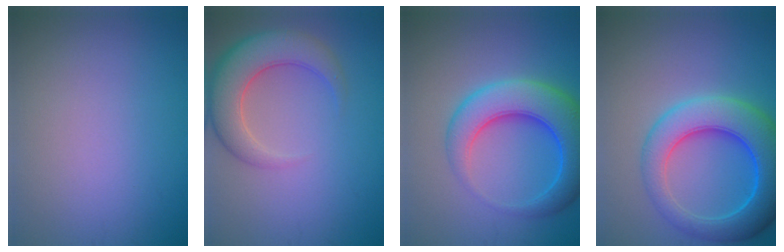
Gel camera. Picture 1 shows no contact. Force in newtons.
{"total": 6.0, "press": 6.0, "slide": 0.5}
{"total": 8.0, "press": 8.0, "slide": 0.3}
{"total": 8.4, "press": 8.4, "slide": 0.4}